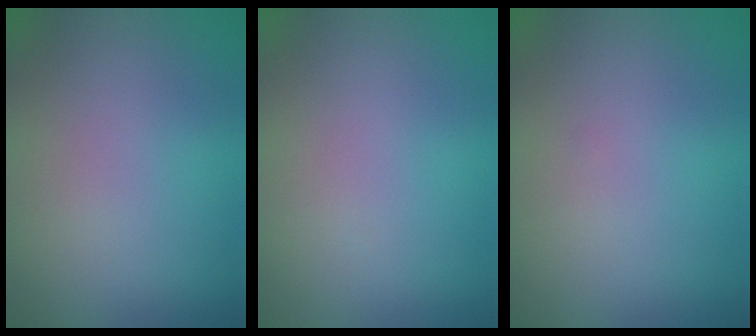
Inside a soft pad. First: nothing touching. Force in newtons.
{"total": 0.0}
{"total": 0.0}